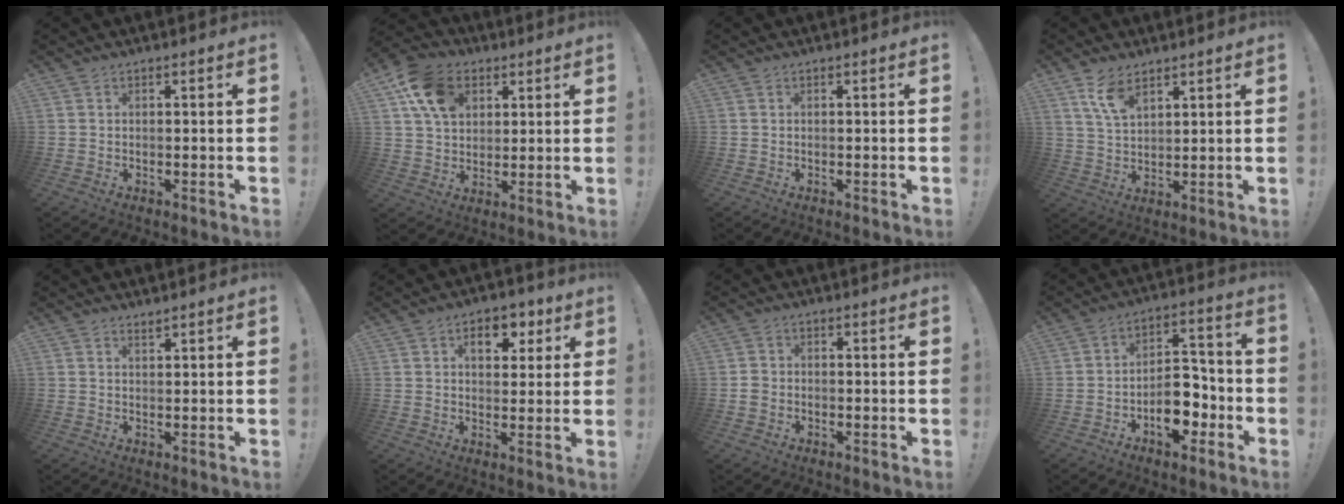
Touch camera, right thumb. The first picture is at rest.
{"total": 14.3, "force": [6.2, 10.5, 7.4], "torque": [-0.120, -0.014, 0.124]}
{"total": 0.0}
{"total": 8.1, "force": [5.2, 4.0, 4.8], "torque": [-0.087, -0.021, 0.099]}
{"total": 1.2, "force": [1.1, 0.1, 0.5], "torque": [-0.009, -0.003, 0.020]}
{"total": 7.7, "force": [2.9, 5.1, 4.9], "torque": [-0.051, -0.007, 0.045]}
{"total": 2.3, "force": [-0.8, 1.9, 1.0], "torque": [-0.014, 0.008, -0.014]}
{"total": 11.9, "force": [-5.1, 7.5, 7.7], "torque": [-0.097, 0.040, -0.084]}